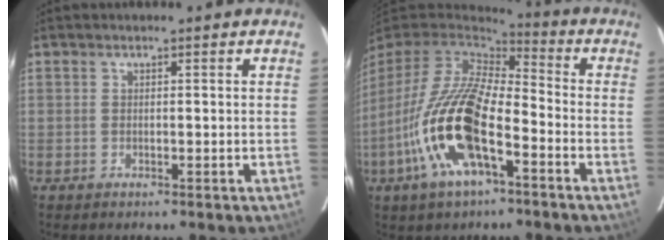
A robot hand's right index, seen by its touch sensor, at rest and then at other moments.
{"total": 19.2, "force": [-7.6, 7.4, 16.1], "torque": [-0.331, -0.027, -0.150]}